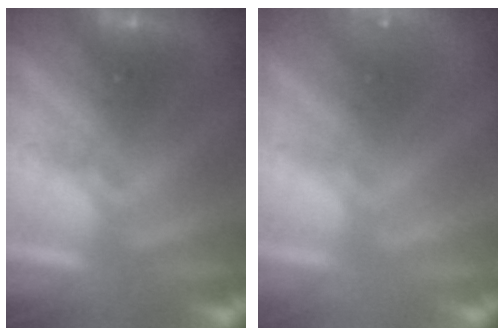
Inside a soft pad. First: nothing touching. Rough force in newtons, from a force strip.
{"total": 2.4}